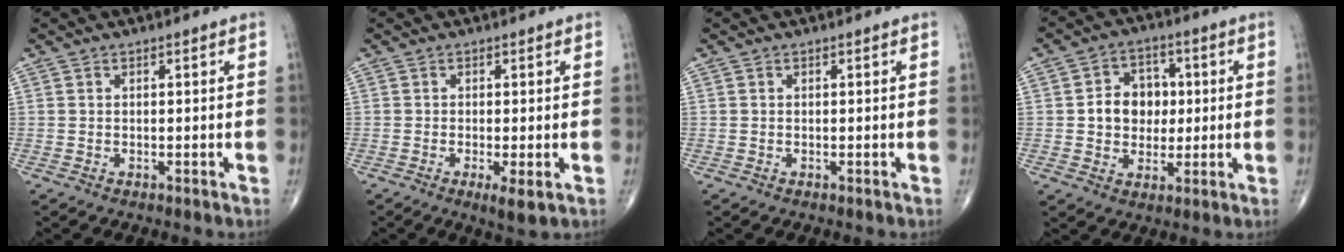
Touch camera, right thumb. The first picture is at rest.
{"total": 3.4, "force": [-1.1, 0.6, 3.1], "torque": [-0.056, -0.011, -0.020]}
{"total": 0.0}
{"total": 9.0, "force": [0.6, 7.4, 5.2], "torque": [-0.037, 0.013, 0.006]}